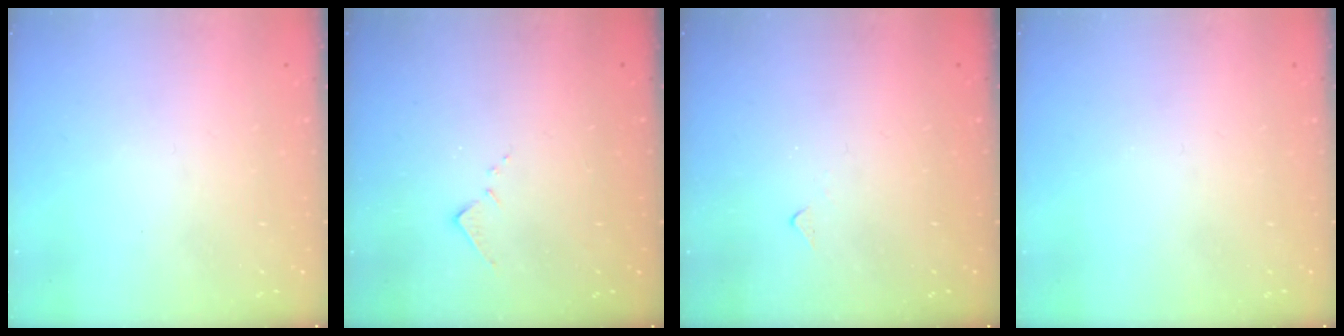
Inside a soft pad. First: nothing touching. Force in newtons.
{"total": 7.4, "press": 7.4, "slide": 0.5}
{"total": 4.2, "press": 4.2, "slide": 0.5}
{"total": 0.0}